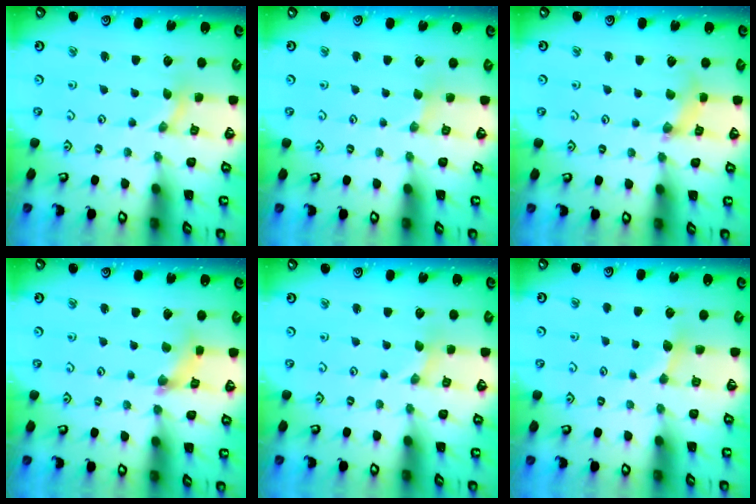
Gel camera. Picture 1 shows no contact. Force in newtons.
{"total": 0.6, "press": 0.6, "slide": 0.2}
{"total": 2.4, "press": 2.3, "slide": 0.4}
{"total": 2.5, "press": 2.4, "slide": 0.4}
{"total": 0.0}
{"total": 3.6, "press": 3.6, "slide": 0.6}